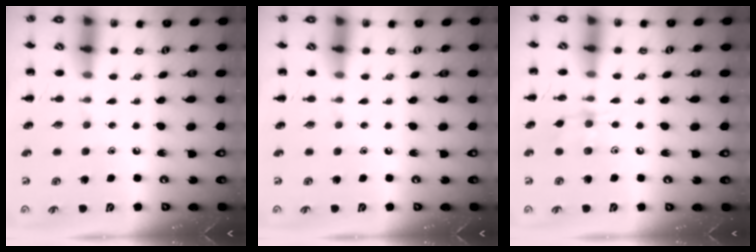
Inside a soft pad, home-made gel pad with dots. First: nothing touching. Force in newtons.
{"total": 0.0}
{"total": 6.4, "press": 6.4, "slide": 1.0}